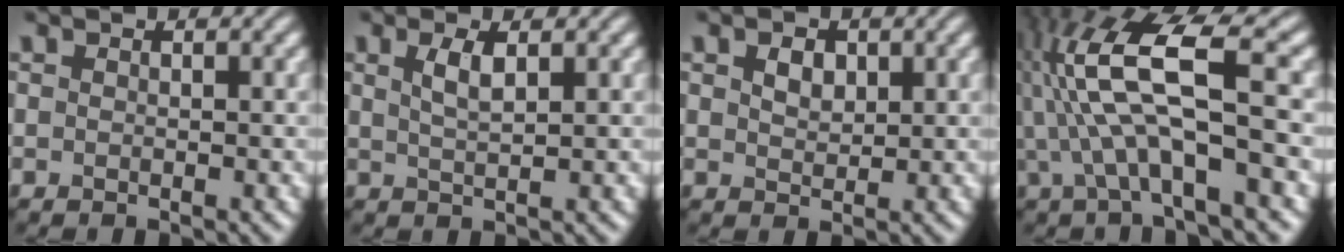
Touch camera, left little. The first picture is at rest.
{"total": 2.1, "force": [0.9, 0.6, 1.8], "torque": [-0.036, 0.001, 0.019]}
{"total": 1.9, "force": [0.8, 1.2, 1.2], "torque": [-0.025, 0.001, 0.015]}
{"total": 10.6, "force": [1.0, 2.8, 10.2], "torque": [-0.198, 0.014, 0.018]}